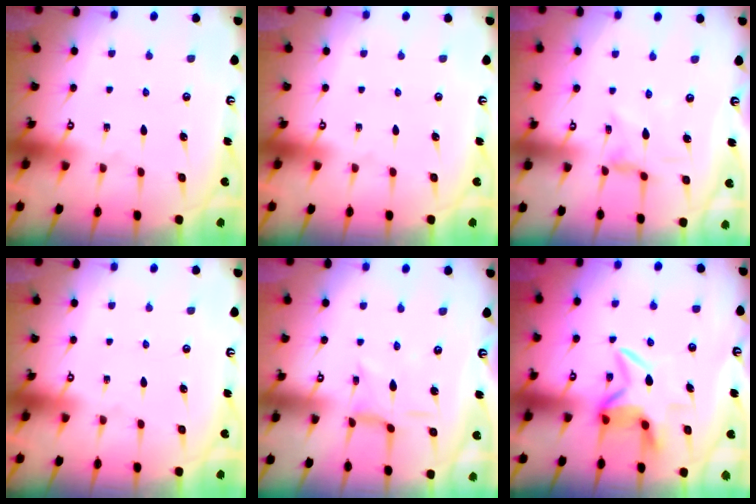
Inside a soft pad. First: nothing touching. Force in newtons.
{"total": 0.0}
{"total": 3.1, "press": 3.1, "slide": 0.5}
{"total": 0.0}
{"total": 2.3, "press": 2.3, "slide": 0.2}
{"total": 5.6, "press": 5.5, "slide": 1.3}